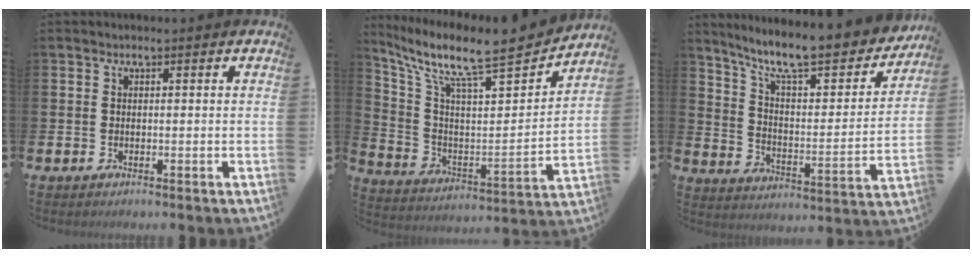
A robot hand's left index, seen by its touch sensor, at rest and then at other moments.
{"total": 10.7, "force": [8.7, 2.3, 5.9], "torque": [-0.135, -0.072, 0.136]}
{"total": 10.9, "force": [9.3, 2.3, 5.2], "torque": [-0.121, -0.067, 0.153]}